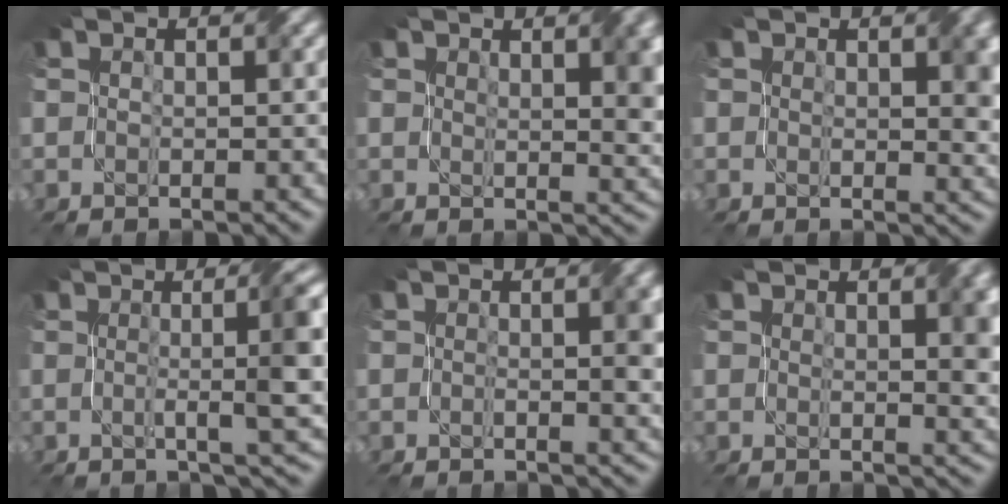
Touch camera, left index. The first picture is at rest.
{"total": 3.8, "force": [1.7, 1.1, 3.2], "torque": [-0.039, -0.003, 0.028]}
{"total": 3.4, "force": [0.8, 1.7, 2.9], "torque": [-0.032, -0.002, 0.014]}
{"total": 8.1, "force": [0.4, 2.0, 7.8], "torque": [-0.083, 0.013, 0.004]}
{"total": 2.6, "force": [0.1, 0.6, 2.6], "torque": [-0.035, 0.001, 0.000]}
{"total": 3.4, "force": [1.0, 1.1, 3.1], "torque": [-0.037, -0.001, 0.017]}